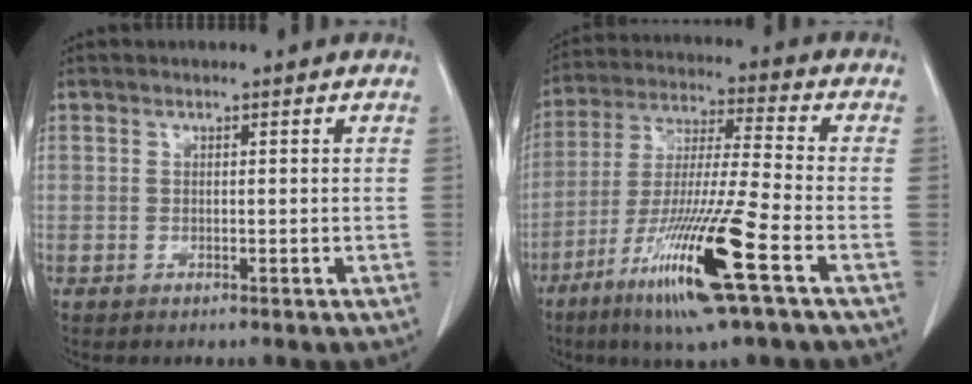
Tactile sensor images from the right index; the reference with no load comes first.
{"total": 16.7, "force": [-7.9, -0.3, 14.7], "torque": [-0.299, -0.035, -0.146]}